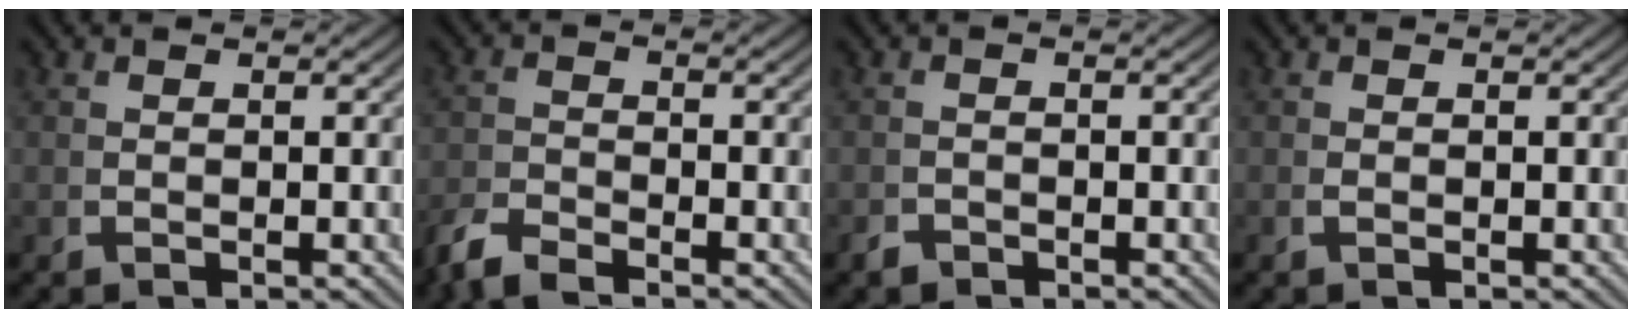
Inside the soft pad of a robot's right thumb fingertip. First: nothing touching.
{"total": 2.4, "force": [-2.3, 0.4, 0.6], "torque": [-0.005, -0.002, -0.048]}
{"total": 1.1, "force": [-1.1, 0.1, -0.2], "torque": [0.011, -0.005, -0.020]}
{"total": 0.0}